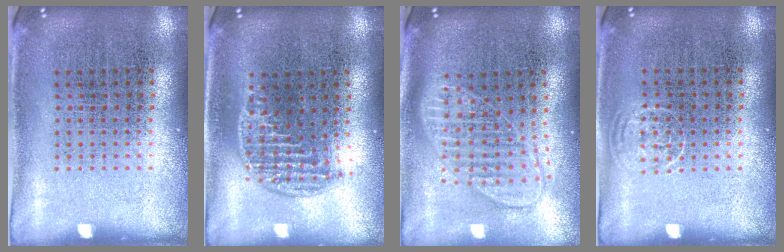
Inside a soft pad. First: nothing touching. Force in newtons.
{"total": 1.3, "press": 1.1, "slide": 0.6}
{"total": 1.9, "press": 1.6, "slide": 1.1}
{"total": 0.6, "press": 0.4, "slide": 0.4}